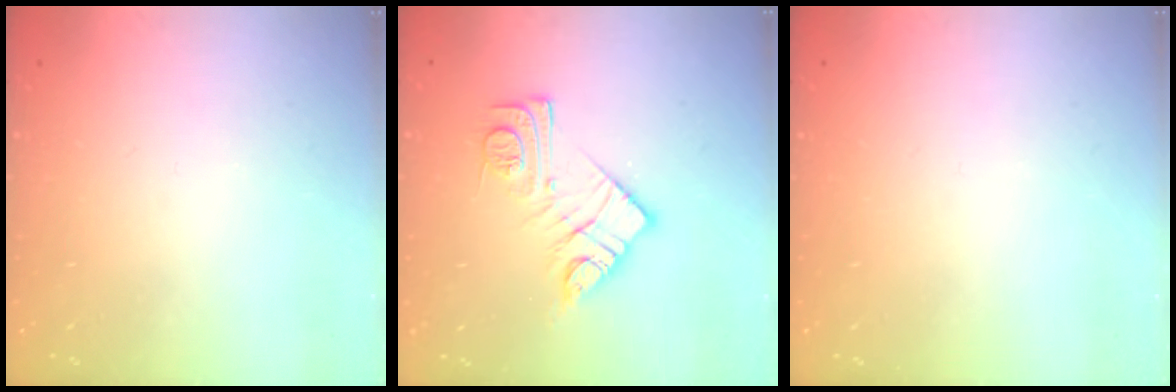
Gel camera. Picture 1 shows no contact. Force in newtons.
{"total": 12.6, "press": 12.6, "slide": 0.8}
{"total": 0.0}